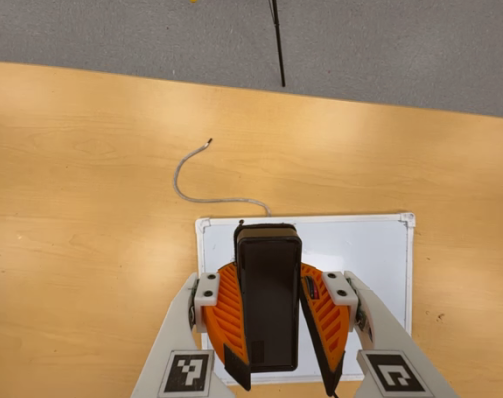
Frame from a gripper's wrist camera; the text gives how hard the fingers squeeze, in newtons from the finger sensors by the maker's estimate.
{"total": 9.7, "left": 9.5, "right": 9.9}